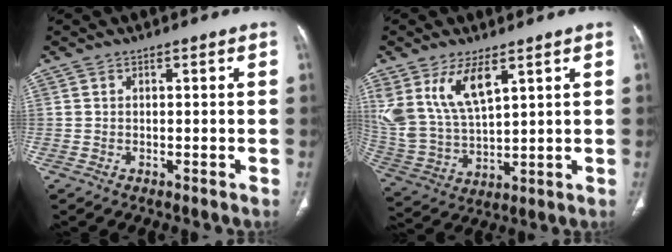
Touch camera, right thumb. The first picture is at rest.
{"total": 13.1, "force": [6.8, 5.9, 9.6], "torque": [-0.192, -0.027, 0.152]}